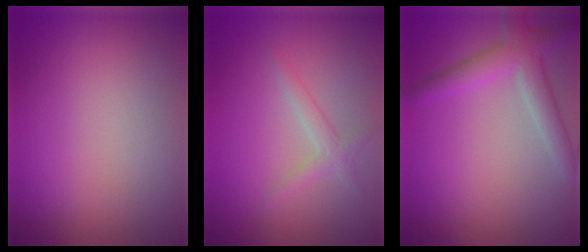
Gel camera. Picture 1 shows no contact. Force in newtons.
{"total": 1.6, "press": 1.6, "slide": 0.1}
{"total": 3.5, "press": 3.5, "slide": 0.1}